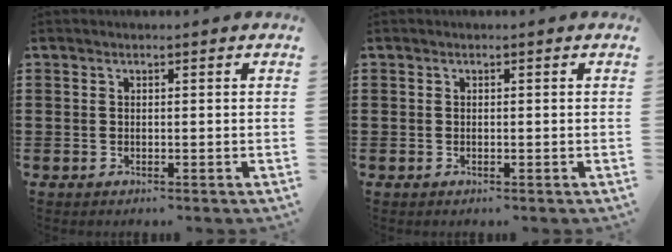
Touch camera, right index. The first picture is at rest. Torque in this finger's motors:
{"motor_torque": [0.68, 0.92, 0.03, 0.01]}